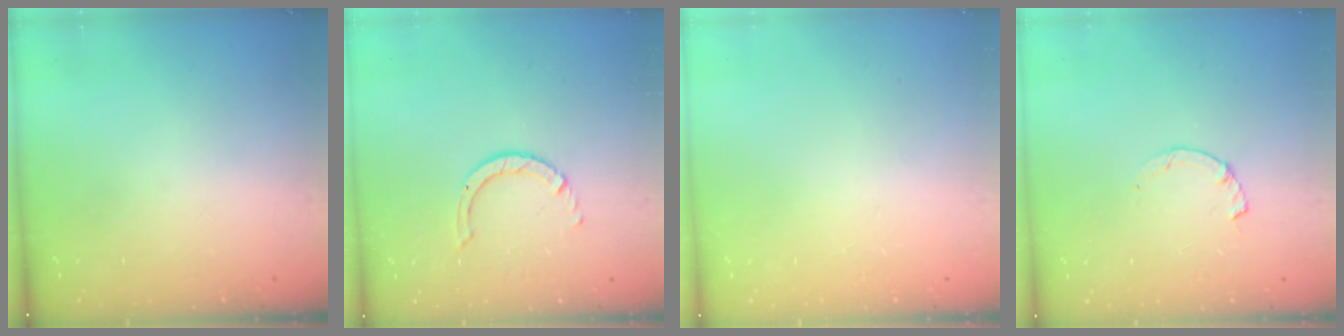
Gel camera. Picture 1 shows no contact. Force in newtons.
{"total": 1.4, "press": 1.4, "slide": 0.2}
{"total": 2.4, "press": 2.4, "slide": 0.2}
{"total": 1.0, "press": 0.9, "slide": 0.2}